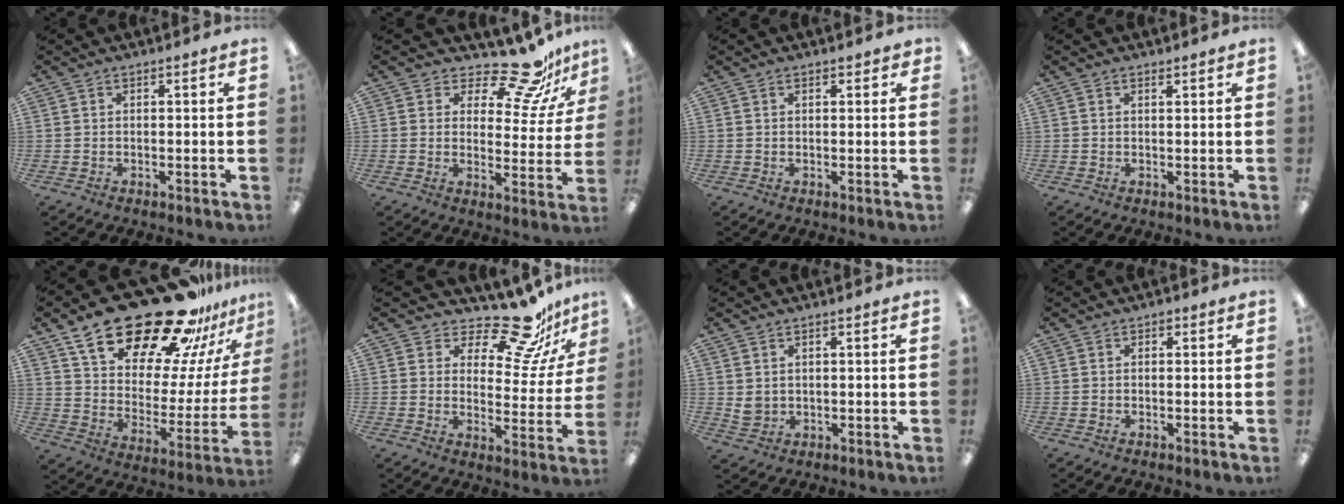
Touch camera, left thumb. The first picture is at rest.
{"total": 14.6, "force": [12.2, 4.4, 6.7], "torque": [-0.106, -0.091, 0.211]}
{"total": 1.5, "force": [1.0, 0.8, 0.8], "torque": [-0.009, -0.001, 0.016]}
{"total": 0.9, "force": [0.8, 0.2, 0.4], "torque": [-0.009, 0.000, 0.015]}
{"total": 29.2, "force": [21.9, 12.2, 15.0], "torque": [-0.228, -0.148, 0.385]}
{"total": 16.2, "force": [13.3, 5.1, 7.8], "torque": [-0.123, -0.099, 0.225]}
{"total": 2.8, "force": [1.5, 2.1, 1.0], "torque": [-0.014, -0.003, 0.027]}
{"total": 0.9, "force": [0.5, 0.6, 0.5], "torque": [-0.002, 0.000, 0.006]}